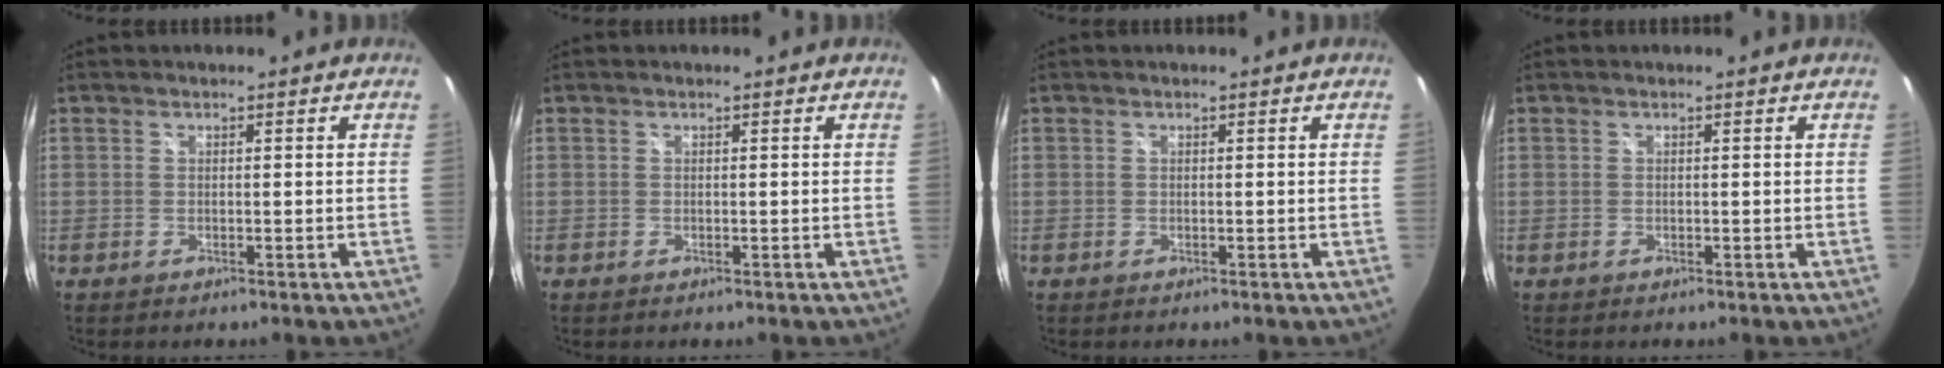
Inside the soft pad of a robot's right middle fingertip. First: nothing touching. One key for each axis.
{"total": 0.0}
{"total": 0.0}
{"total": 0.0}